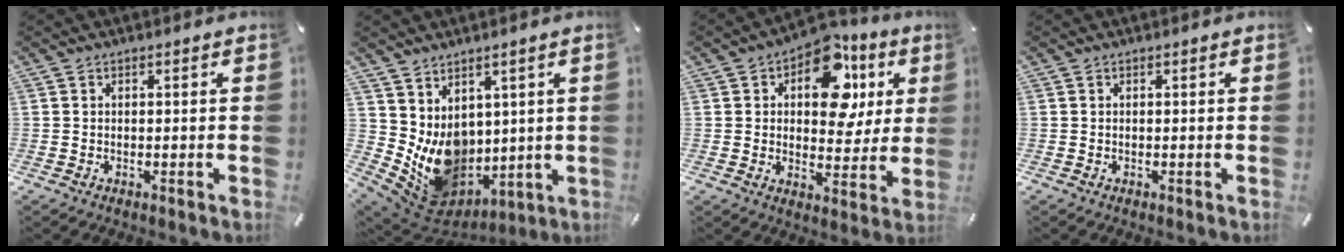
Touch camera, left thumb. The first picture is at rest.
{"total": 11.4, "force": [1.7, 10.0, 5.1], "torque": [-0.101, -0.044, 0.046]}
{"total": 16.2, "force": [6.7, 10.2, 10.6], "torque": [-0.136, -0.032, 0.114]}
{"total": 0.0}